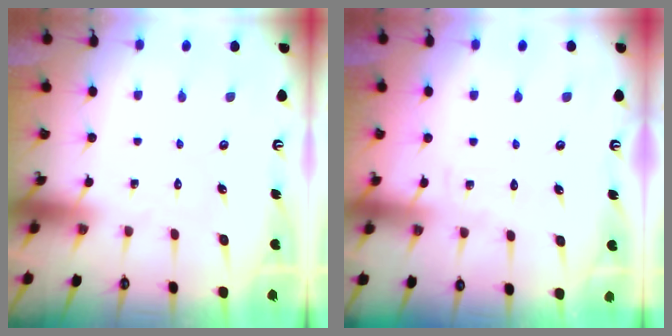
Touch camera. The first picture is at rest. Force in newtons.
{"total": 3.7, "press": 3.7, "slide": 0.3}